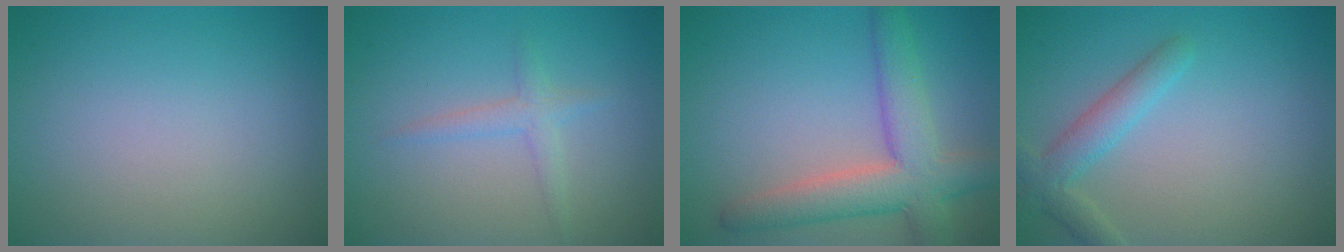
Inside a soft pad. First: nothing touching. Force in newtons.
{"total": 1.6, "press": 1.6, "slide": 0.0}
{"total": 6.4, "press": 6.4, "slide": 0.4}
{"total": 3.0, "press": 3.0, "slide": 0.2}